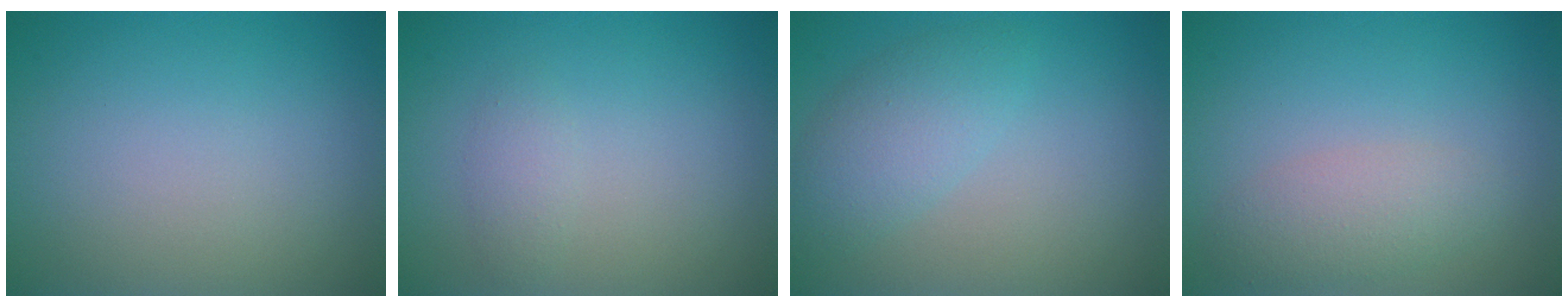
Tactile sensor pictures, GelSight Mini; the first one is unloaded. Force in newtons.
{"total": 1.1, "press": 1.1, "slide": 0.0}
{"total": 3.3, "press": 3.3, "slide": 0.1}
{"total": 2.7, "press": 2.7, "slide": 0.1}